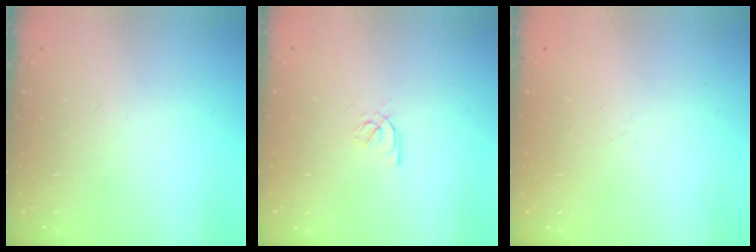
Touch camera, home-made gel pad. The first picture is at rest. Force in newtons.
{"total": 2.1, "press": 2.1, "slide": 0.2}
{"total": 0.9, "press": 0.9, "slide": 0.2}